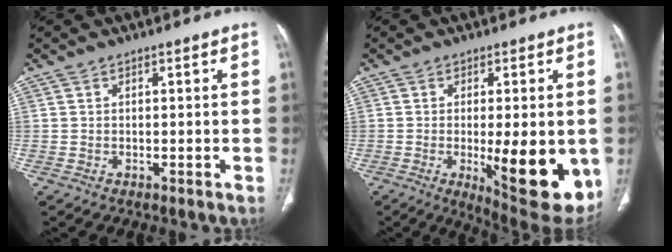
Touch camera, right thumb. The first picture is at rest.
{"total": 15.9, "force": [-3.2, 5.0, 14.8], "torque": [-0.169, -0.026, -0.025]}